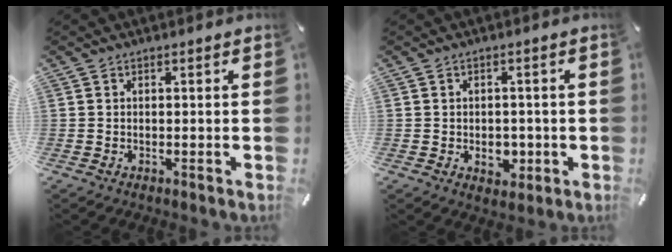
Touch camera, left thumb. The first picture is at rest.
{"total": 4.5, "force": [-0.9, 3.5, 2.6], "torque": [-0.019, -0.005, -0.018]}